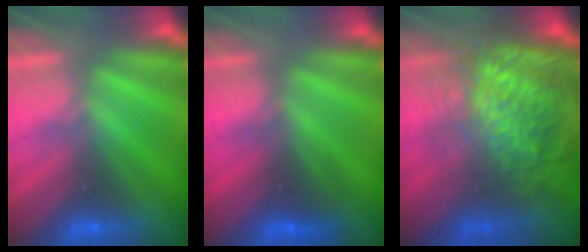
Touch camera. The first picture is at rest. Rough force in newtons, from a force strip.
{"total": 2.6}
{"total": 8.1}